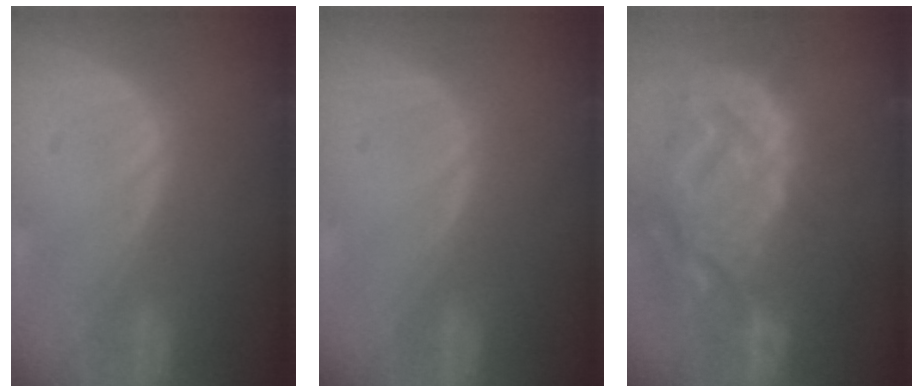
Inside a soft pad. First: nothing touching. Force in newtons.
{"total": 0.0}
{"total": 14.3, "press": 12.3, "slide": 7.4}